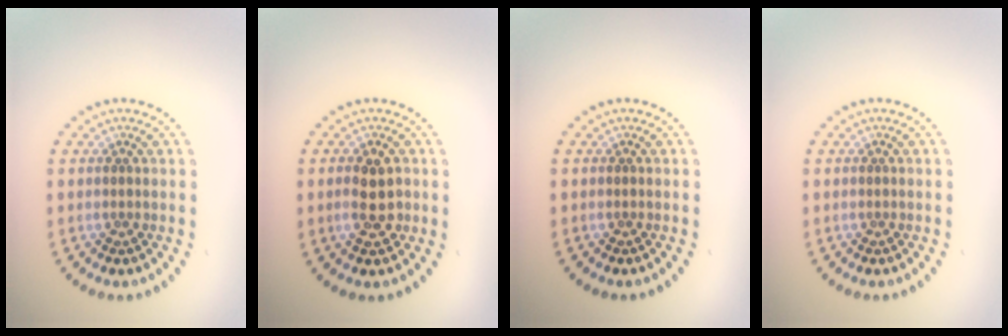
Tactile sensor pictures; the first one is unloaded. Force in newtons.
{"total": 2.9, "press": 2.8, "slide": 0.2}
{"total": 0.0}
{"total": 0.0}